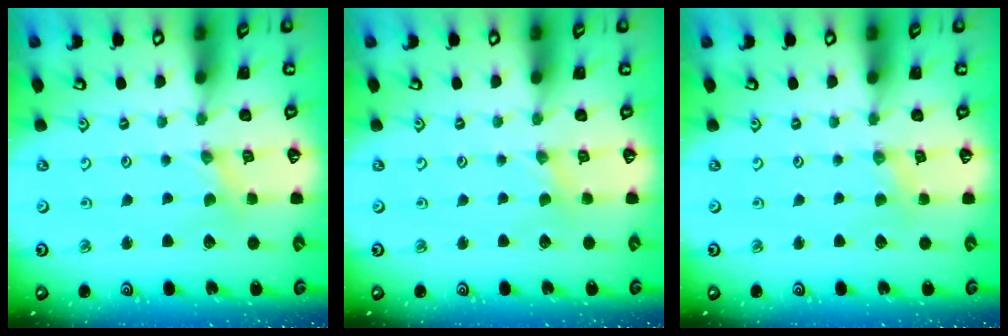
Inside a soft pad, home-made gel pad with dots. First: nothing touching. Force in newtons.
{"total": 1.1, "press": 1.1, "slide": 0.4}
{"total": 1.7, "press": 1.7, "slide": 0.3}